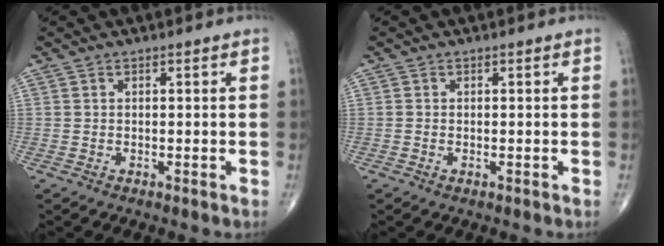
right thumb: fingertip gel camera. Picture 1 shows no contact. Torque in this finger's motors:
{"motor_torque": [-0.52, -0.17, -0.64, 0.09, -0.16]}